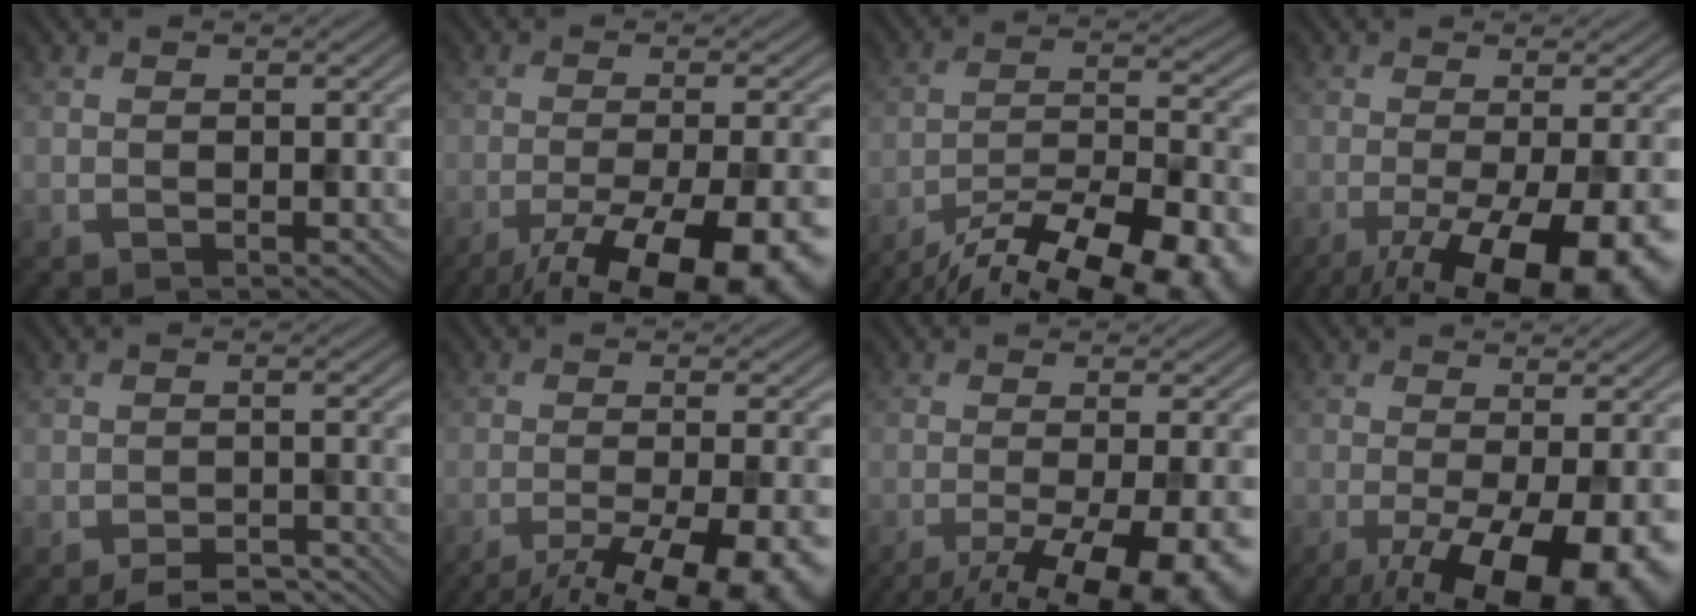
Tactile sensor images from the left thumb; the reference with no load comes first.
{"total": 16.3, "force": [-10.3, 4.6, 11.8], "torque": [-0.170, -0.034, -0.142]}
{"total": 18.7, "force": [-15.1, 5.3, 9.8], "torque": [-0.123, -0.018, -0.218]}
{"total": 15.3, "force": [-7.3, 4.6, 12.6], "torque": [-0.178, -0.013, -0.097]}
{"total": 4.3, "force": [-3.6, 1.1, 2.1], "torque": [-0.029, -0.002, -0.055]}
{"total": 13.5, "force": [-9.3, 3.6, 9.2], "torque": [-0.133, -0.024, -0.114]}
{"total": 13.4, "force": [-7.5, 3.8, 10.5], "torque": [-0.148, -0.024, -0.093]}
{"total": 14.0, "force": [-6.0, 4.5, 11.8], "torque": [-0.183, -0.019, -0.082]}